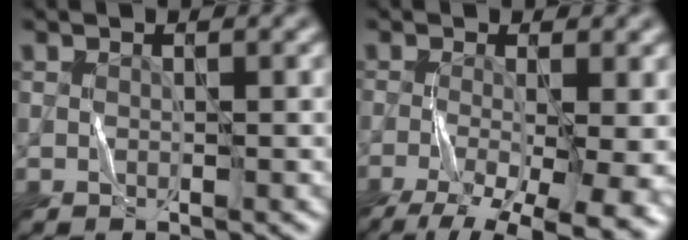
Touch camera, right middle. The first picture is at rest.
{"total": 11.3, "force": [-5.7, 3.8, 8.9], "torque": [-0.141, -0.028, -0.069]}